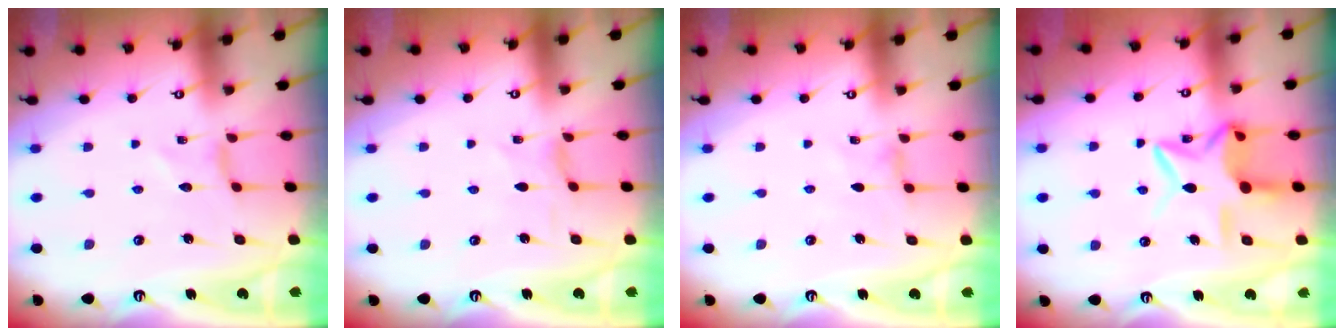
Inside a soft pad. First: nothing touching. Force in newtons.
{"total": 0.7, "press": 0.7, "slide": 0.2}
{"total": 0.8, "press": 0.8, "slide": 0.2}
{"total": 12.6, "press": 12.5, "slide": 1.3}